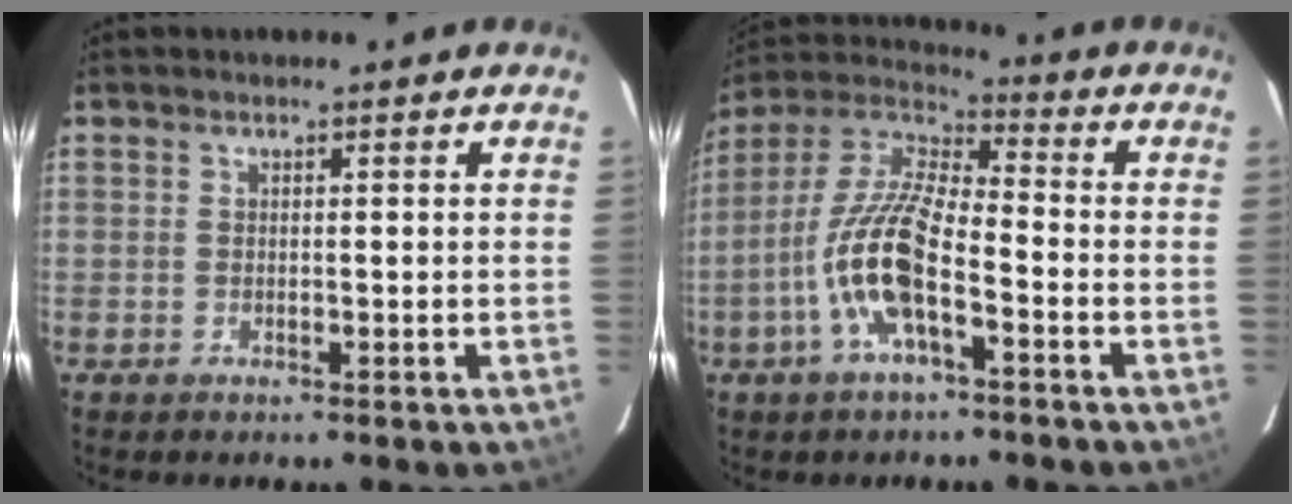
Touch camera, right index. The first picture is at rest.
{"total": 13.2, "force": [-5.2, 3.7, 11.6], "torque": [-0.242, 0.001, -0.105]}